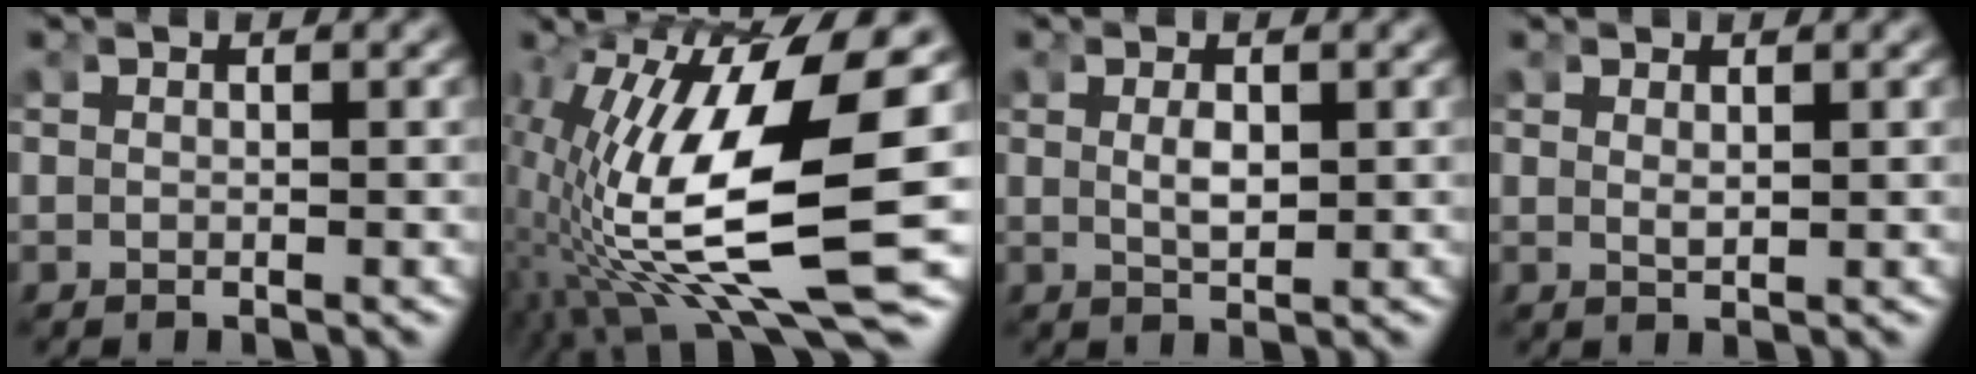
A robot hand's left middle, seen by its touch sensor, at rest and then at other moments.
{"total": 15.9, "force": [-2.9, 6.8, 14.1], "torque": [-0.245, -0.023, -0.028]}
{"total": 1.9, "force": [0.2, 0.6, 1.8], "torque": [-0.037, -0.013, 0.014]}
{"total": 0.7, "force": [0.4, -0.2, 0.5], "torque": [-0.018, -0.011, 0.017]}